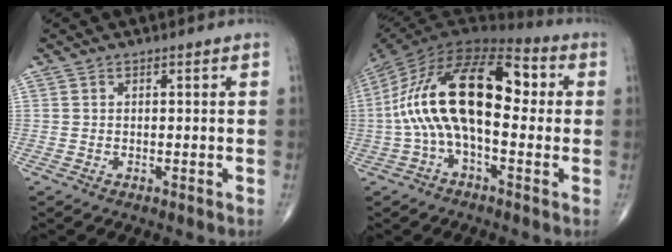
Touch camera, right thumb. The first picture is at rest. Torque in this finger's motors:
{"motor_torque": [0.43, 1.62, 2.24, -0.21, 0.79]}